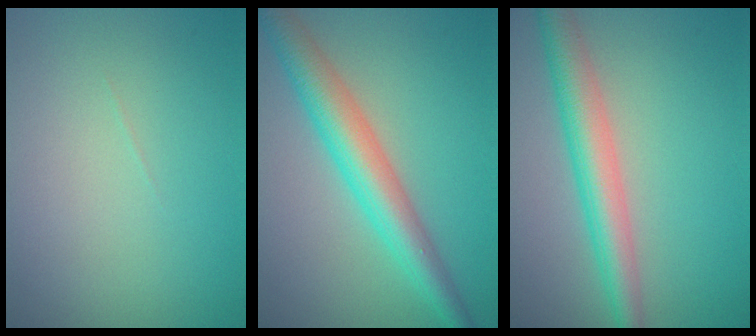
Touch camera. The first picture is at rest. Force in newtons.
{"total": 5.5, "press": 5.5, "slide": 0.1}
{"total": 4.7, "press": 4.7, "slide": 0.1}